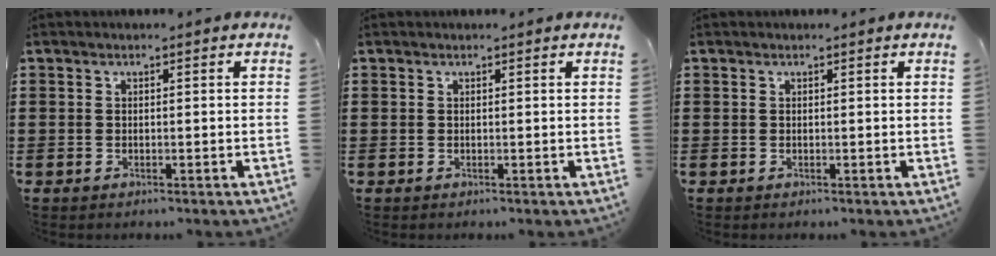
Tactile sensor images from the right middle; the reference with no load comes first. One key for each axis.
{"total": 0.0}
{"total": 0.0}